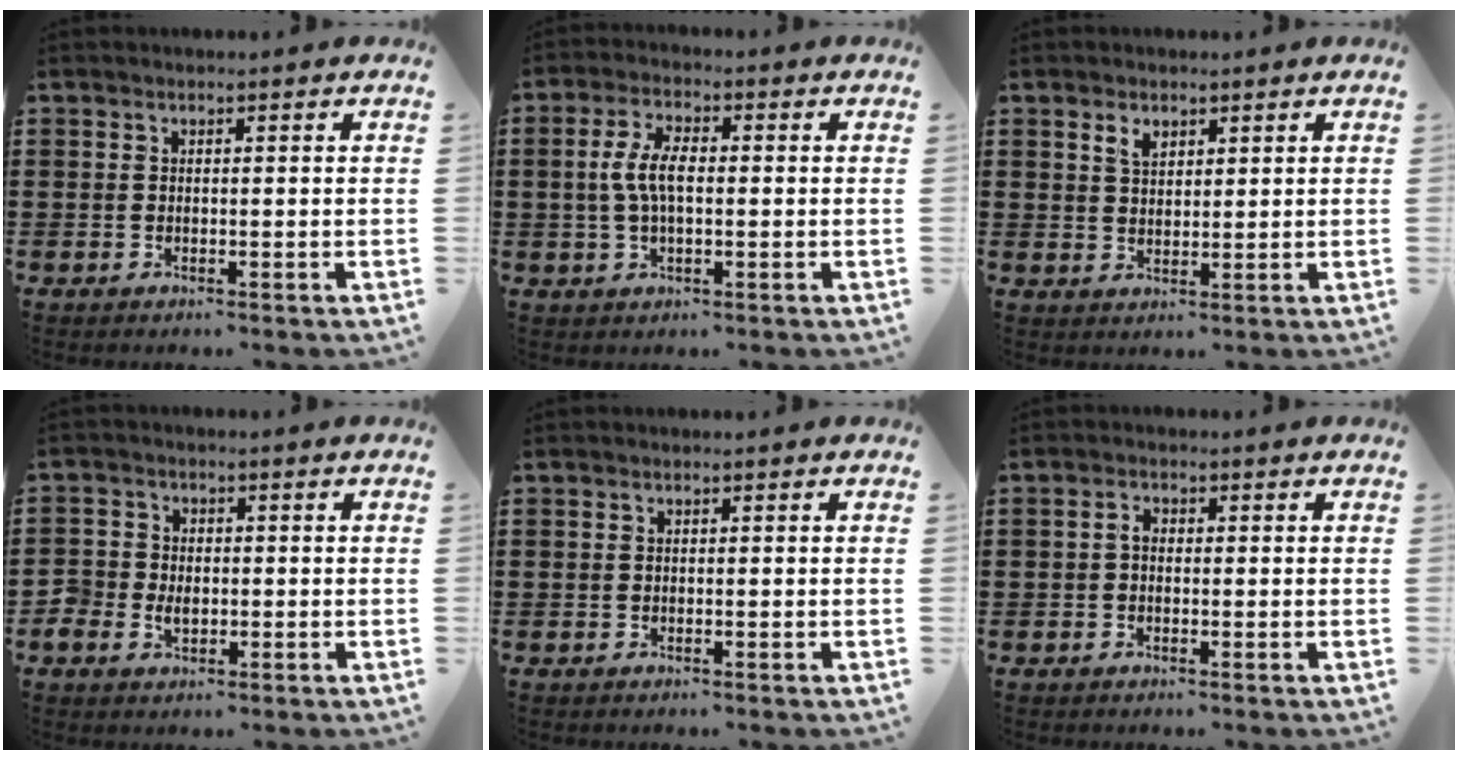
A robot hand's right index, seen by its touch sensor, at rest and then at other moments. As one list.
[{"total": 6.0, "force": [0.0, 2.6, 5.4], "torque": [-0.123, 0.001, -0.008]}, {"total": 2.5, "force": [1.7, 1.5, 1.2], "torque": [-0.029, 0.004, 0.032]}, {"total": 3.1, "force": [-0.8, 2.6, 1.4], "torque": [-0.041, 0.001, -0.020]}, {"total": 0.0}, {"total": 1.5, "force": [-0.3, 1.0, 1.2], "torque": [-0.031, 0.001, -0.008]}]